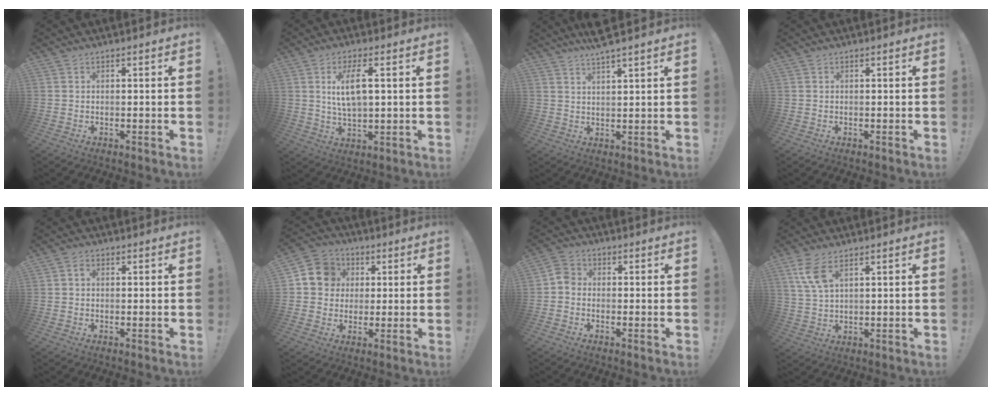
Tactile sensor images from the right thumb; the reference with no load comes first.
{"total": 8.3, "force": [2.2, 2.7, 7.5], "torque": [-0.142, -0.001, 0.035]}
{"total": 5.4, "force": [4.5, -0.4, 3.0], "torque": [-0.055, -0.021, 0.075]}
{"total": 0.0}
{"total": 1.4, "force": [-0.2, 1.1, 0.7], "torque": [-0.014, 0.006, -0.005]}
{"total": 10.1, "force": [1.7, 9.5, 3.1], "torque": [-0.043, 0.009, 0.039]}
{"total": 3.6, "force": [-1.6, 2.7, 1.9], "torque": [-0.043, 0.017, -0.028]}
{"total": 7.2, "force": [3.9, 3.0, 5.3], "torque": [-0.112, -0.012, 0.074]}